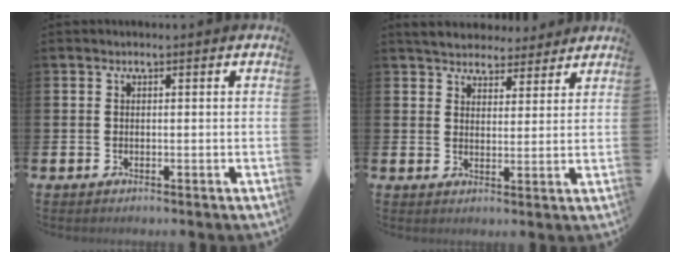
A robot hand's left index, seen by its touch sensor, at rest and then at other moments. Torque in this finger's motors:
{"motor_torque": [0.99, -1.14, -0.02, 0.01]}